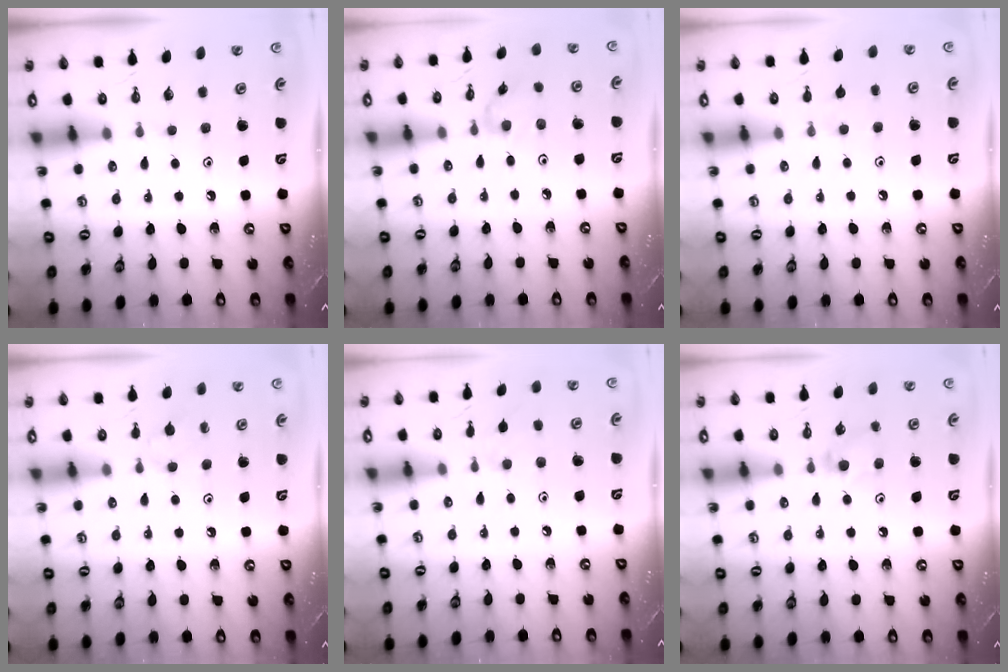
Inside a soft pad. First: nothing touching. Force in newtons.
{"total": 2.4, "press": 2.4, "slide": 0.3}
{"total": 3.9, "press": 3.8, "slide": 0.7}
{"total": 3.5, "press": 3.5, "slide": 0.6}
{"total": 4.3, "press": 4.3, "slide": 0.7}
{"total": 4.9, "press": 4.8, "slide": 0.8}